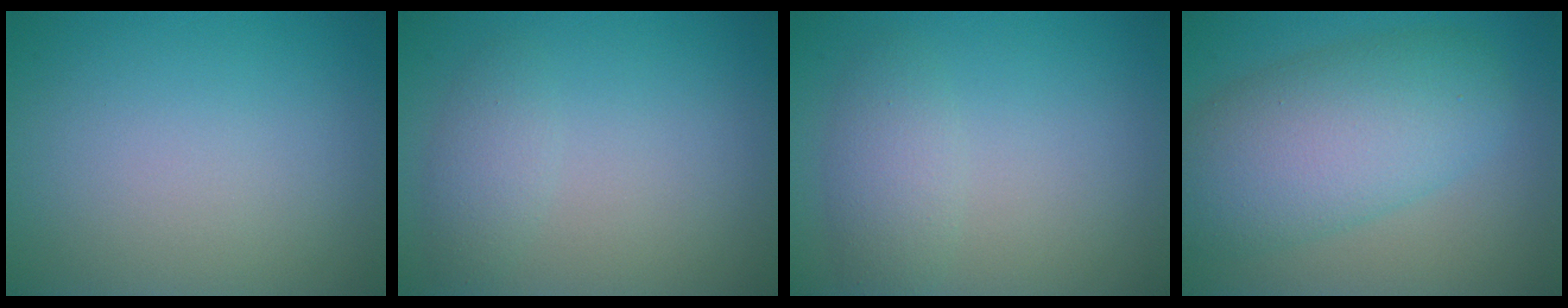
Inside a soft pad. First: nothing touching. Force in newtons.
{"total": 1.7, "press": 1.7, "slide": 0.1}
{"total": 2.5, "press": 2.5, "slide": 0.1}
{"total": 8.2, "press": 8.2, "slide": 0.2}